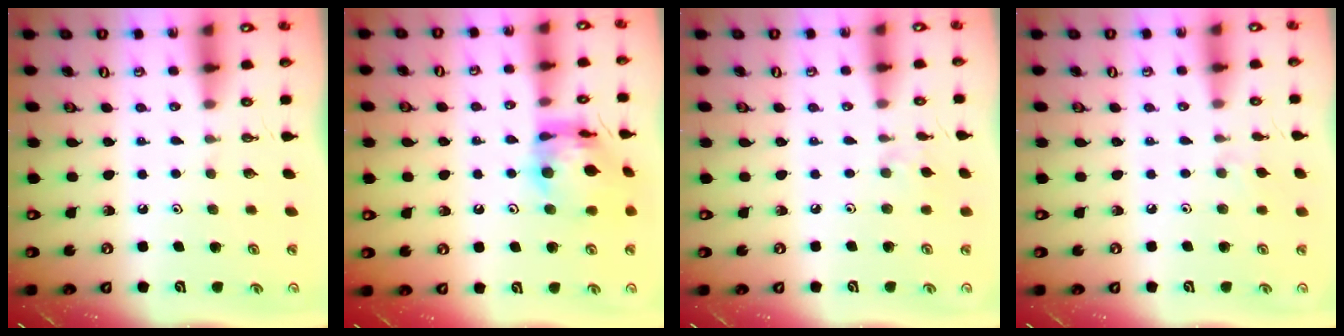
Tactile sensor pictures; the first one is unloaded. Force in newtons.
{"total": 12.3, "press": 12.2, "slide": 1.4}
{"total": 1.9, "press": 1.8, "slide": 0.4}
{"total": 6.0, "press": 6.0, "slide": 0.9}